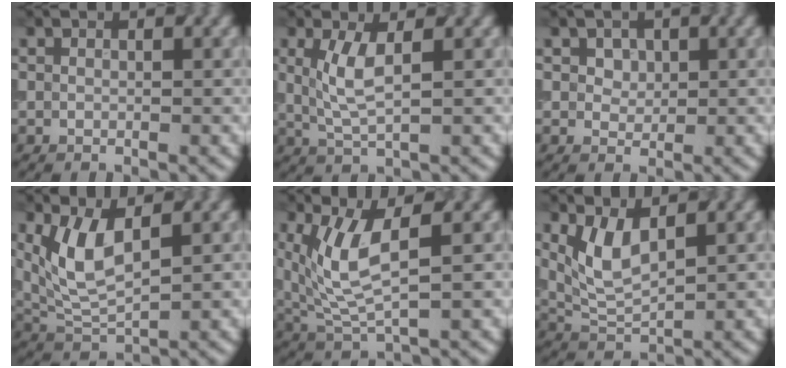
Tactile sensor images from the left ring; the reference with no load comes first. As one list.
[{"total": 3.5, "force": [0.5, 1.1, 3.3], "torque": [-0.077, 0.007, 0.017]}, {"total": 2.9, "force": [1.6, 1.8, 1.5], "torque": [-0.041, 0.009, 0.024]}, {"total": 5.5, "force": [1.6, 2.4, 4.6], "torque": [-0.108, 0.004, 0.043]}, {"total": 6.2, "force": [1.4, 2.4, 5.6], "torque": [-0.133, -0.001, 0.041]}, {"total": 3.9, "force": [1.4, 1.7, 3.2], "torque": [-0.076, 0.003, 0.039]}]